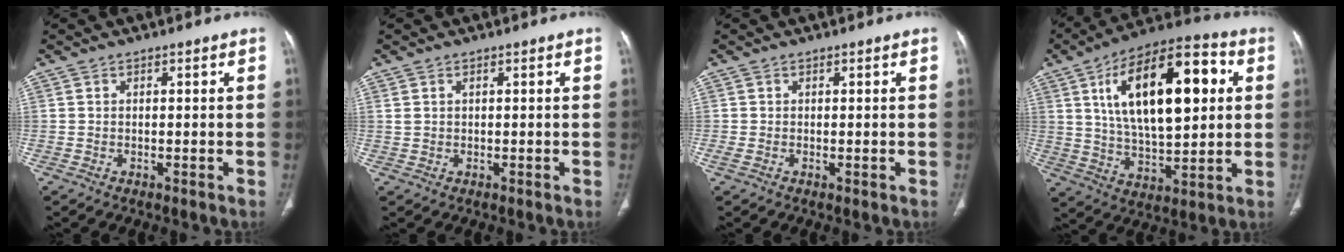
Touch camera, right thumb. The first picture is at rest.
{"total": 1.3, "force": [0.5, 0.8, 0.8], "torque": [-0.023, 0.008, 0.018]}
{"total": 1.0, "force": [-0.2, 0.5, 0.9], "torque": [-0.022, -0.005, -0.002]}
{"total": 24.0, "force": [6.2, 10.9, 20.5], "torque": [-0.311, 0.002, 0.097]}